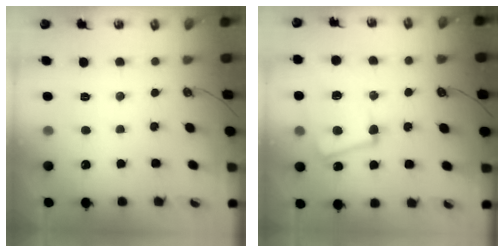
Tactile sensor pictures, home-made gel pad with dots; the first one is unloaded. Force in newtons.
{"total": 8.5, "press": 8.2, "slide": 2.1}